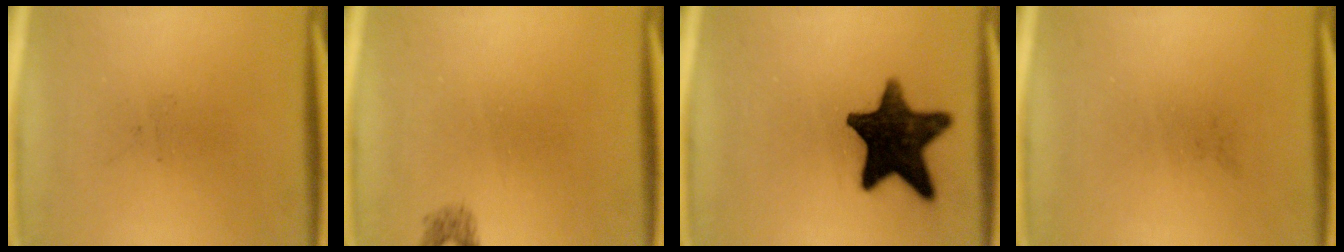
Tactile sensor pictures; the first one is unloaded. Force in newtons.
{"total": 1.0}
{"total": 15.3}
{"total": 0.0}